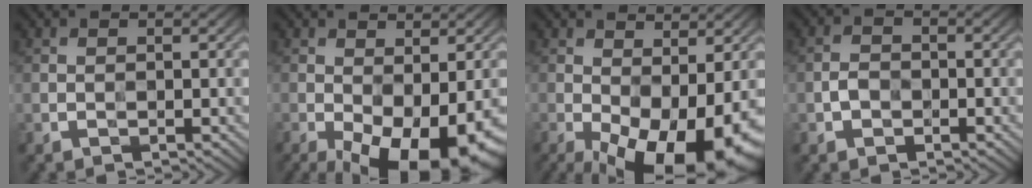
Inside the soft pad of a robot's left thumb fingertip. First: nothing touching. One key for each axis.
{"total": 12.7, "fx": -5.2, "fy": 5.5, "fz": 10.2, "tx": -0.167, "ty": -0.030, "tz": -0.067}
{"total": 15.0, "fx": -5.1, "fy": 6.9, "fz": 12.4, "tx": -0.204, "ty": -0.019, "tz": -0.062}
{"total": 2.1, "fx": -0.9, "fy": 1.6, "fz": 1.1, "tx": -0.023, "ty": 0.003, "tz": -0.022}